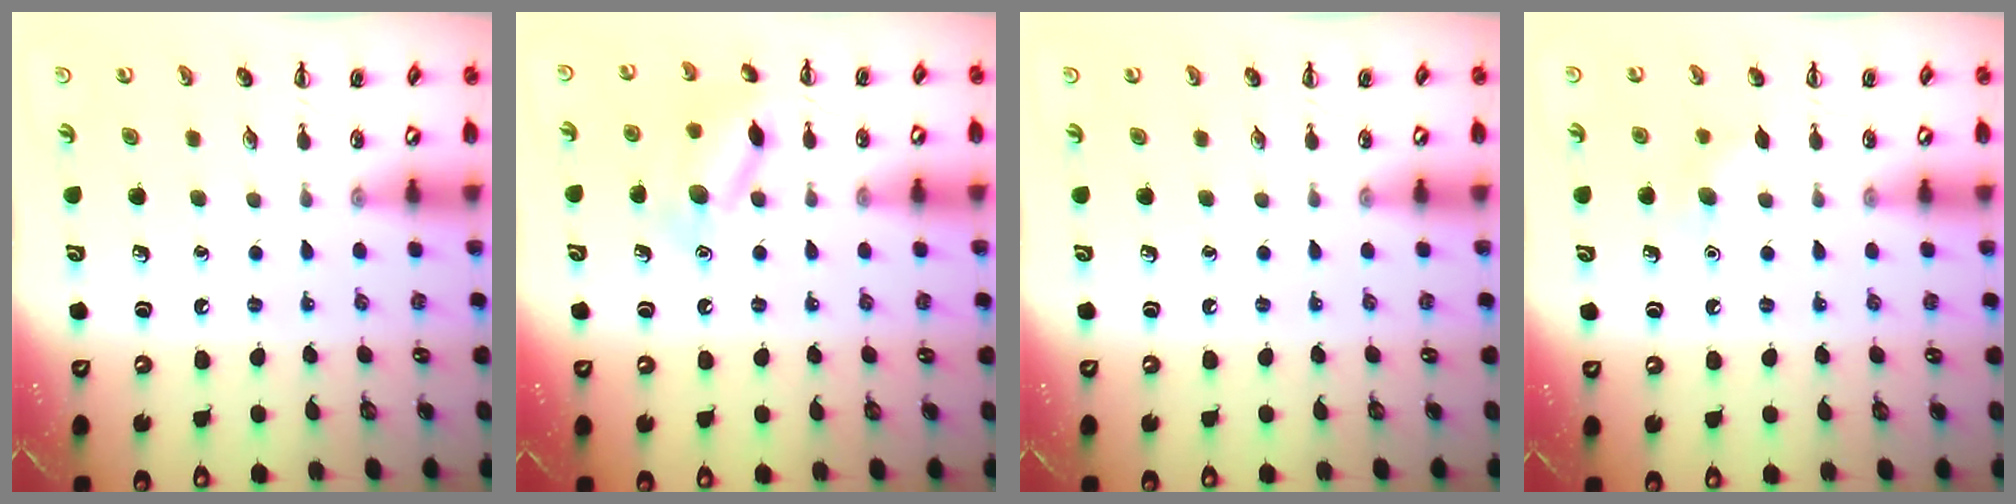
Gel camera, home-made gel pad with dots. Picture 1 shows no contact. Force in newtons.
{"total": 11.9, "press": 11.9, "slide": 0.6}
{"total": 0.0}
{"total": 4.7, "press": 4.5, "slide": 1.2}